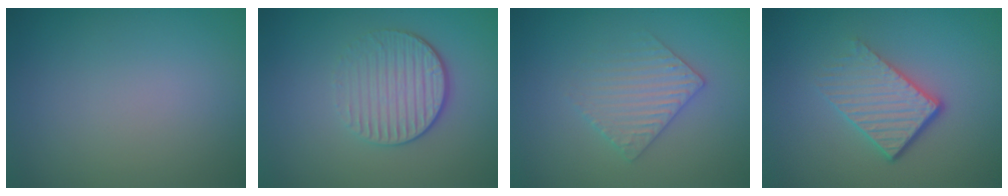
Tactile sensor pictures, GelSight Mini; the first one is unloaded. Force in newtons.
{"total": 3.8, "press": 2.9, "slide": 2.5}
{"total": 3.0, "press": 2.9, "slide": 0.6}
{"total": 4.4, "press": 2.8, "slide": 3.4}